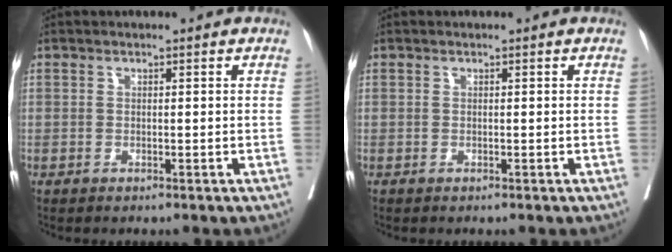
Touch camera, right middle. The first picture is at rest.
{"total": 0.0}